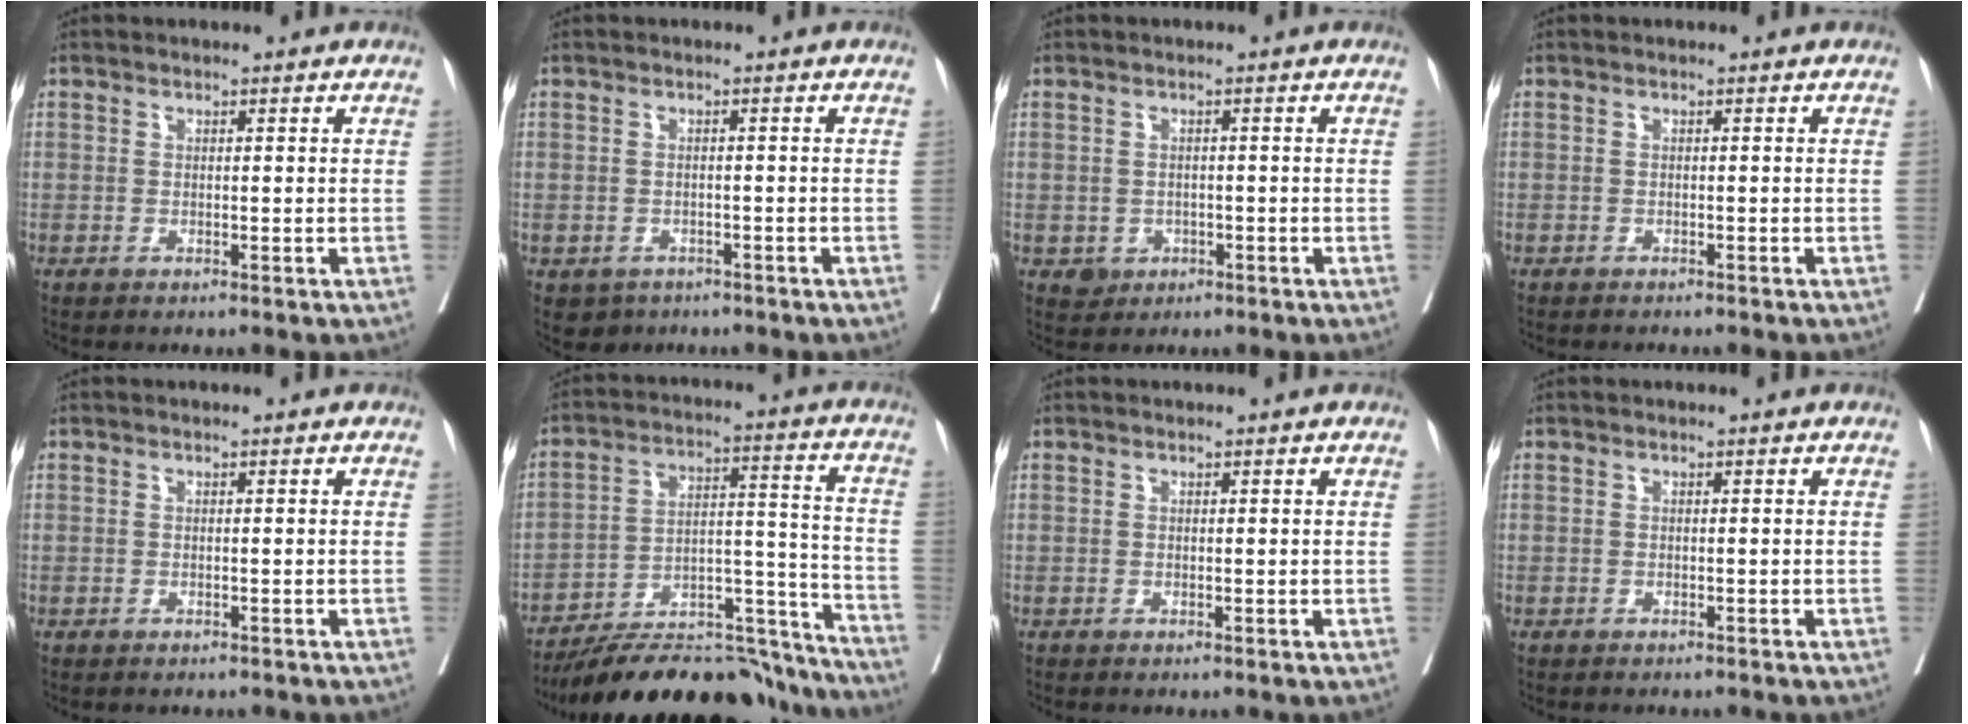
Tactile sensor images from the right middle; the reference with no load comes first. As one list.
[{"total": 2.7, "force": [-1.4, 2.2, 0.6], "torque": [-0.008, 0.005, -0.016]}, {"total": 2.5, "force": [-0.9, 2.2, 0.6], "torque": [-0.004, 0.005, -0.006]}, {"total": 2.1, "force": [-1.8, 0.2, 1.0], "torque": [-0.017, -0.003, -0.018]}, {"total": 1.2, "force": [-1.1, 0.4, 0.5], "torque": [-0.012, -0.001, -0.012]}, {"total": 24.6, "force": [-22.4, 4.7, 8.8], "torque": [-0.109, 0.025, -0.331]}, {"total": 0.0}, {"total": 1.7, "force": [-1.5, 0.2, 0.8], "torque": [-0.014, -0.002, -0.017]}]